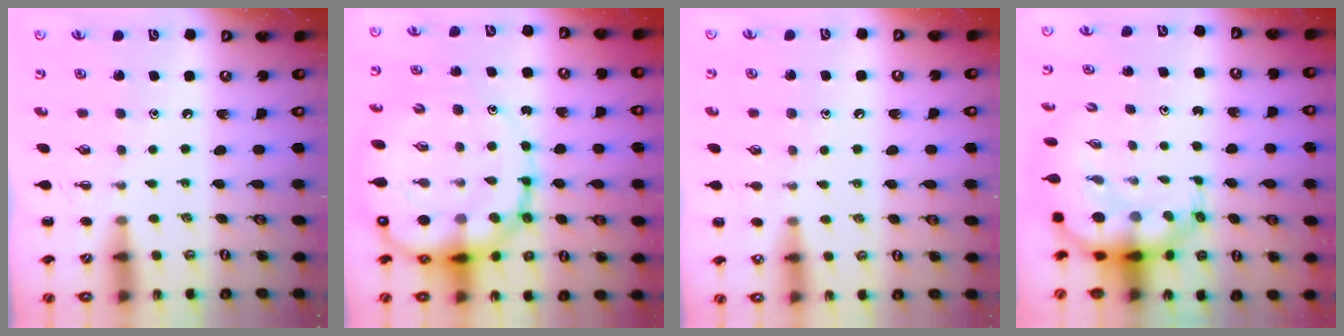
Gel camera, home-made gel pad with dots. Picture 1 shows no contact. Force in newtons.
{"total": 20.8, "press": 20.1, "slide": 5.4}
{"total": 5.9, "press": 5.7, "slide": 1.5}
{"total": 8.8, "press": 8.5, "slide": 2.2}